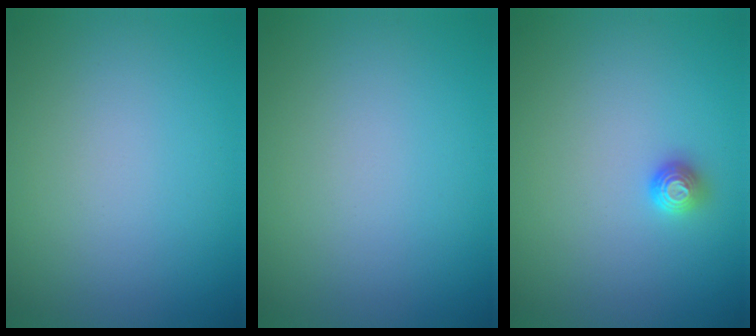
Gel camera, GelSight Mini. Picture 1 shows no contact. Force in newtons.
{"total": 0.0}
{"total": 1.1, "press": 1.0, "slide": 0.5}